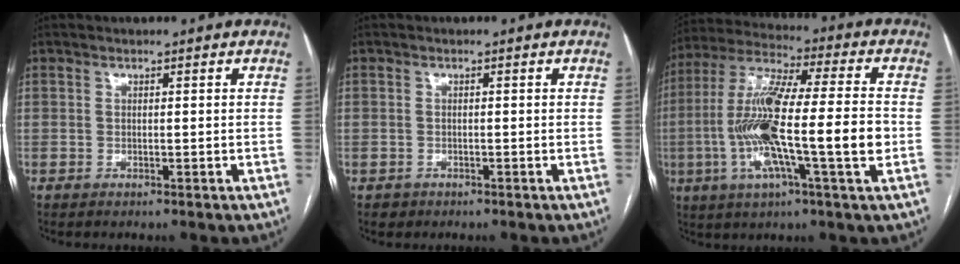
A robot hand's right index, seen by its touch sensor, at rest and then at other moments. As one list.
[{"total": 1.3, "force": [-0.7, 1.1, -0.1], "torque": [-0.002, 0.005, -0.012]}, {"total": 18.3, "force": [-3.1, 1.4, 18.0], "torque": [-0.346, 0.001, -0.060]}]